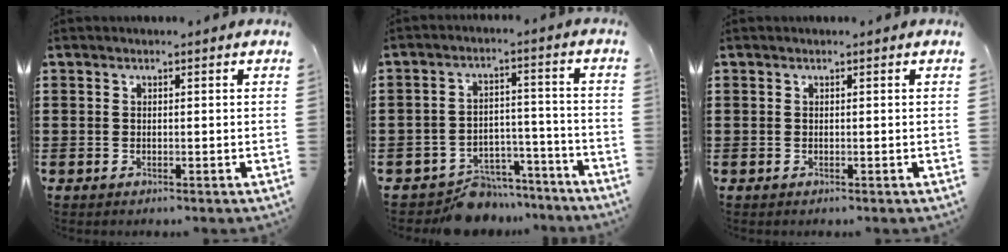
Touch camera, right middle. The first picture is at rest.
{"total": 7.0, "force": [-6.7, 2.0, 0.7], "torque": [-0.005, 0.028, -0.130]}
{"total": 0.0}